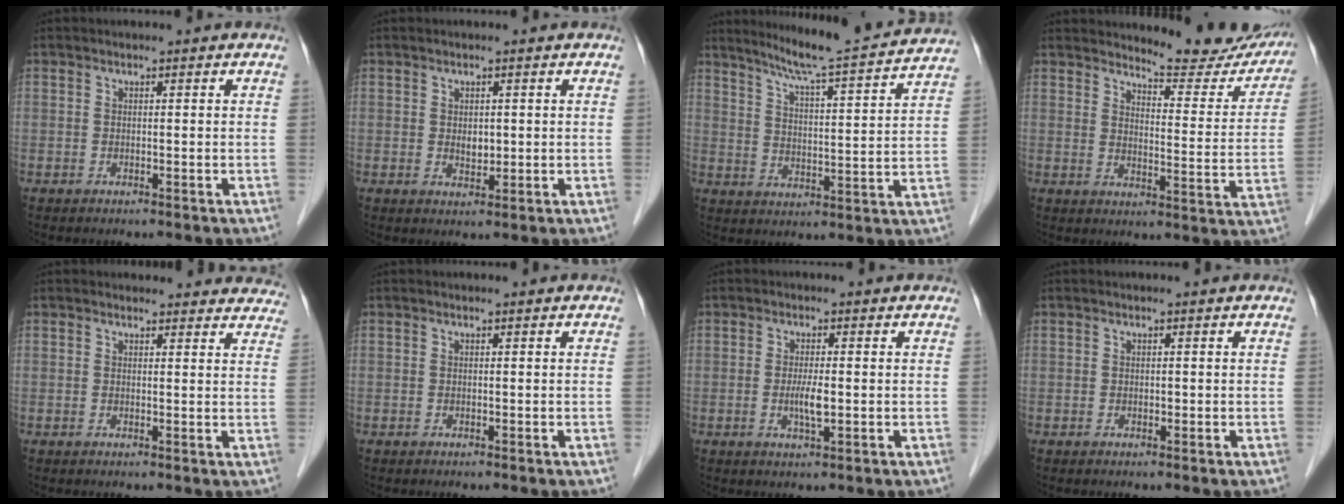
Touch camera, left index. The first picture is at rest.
{"total": 1.9, "force": [0.3, 1.3, 1.4], "torque": [-0.023, -0.002, 0.008]}
{"total": 16.9, "force": [15.4, -0.6, 7.0], "torque": [-0.115, -0.020, 0.207]}
{"total": 14.8, "force": [14.2, 2.5, 3.3], "torque": [-0.026, -0.061, 0.157]}
{"total": 10.4, "force": [9.9, 3.0, 1.1], "torque": [0.030, -0.002, 0.078]}
{"total": 0.0}
{"total": 3.0, "force": [-0.3, 0.5, 2.9], "torque": [-0.059, -0.004, -0.005]}
{"total": 0.0}